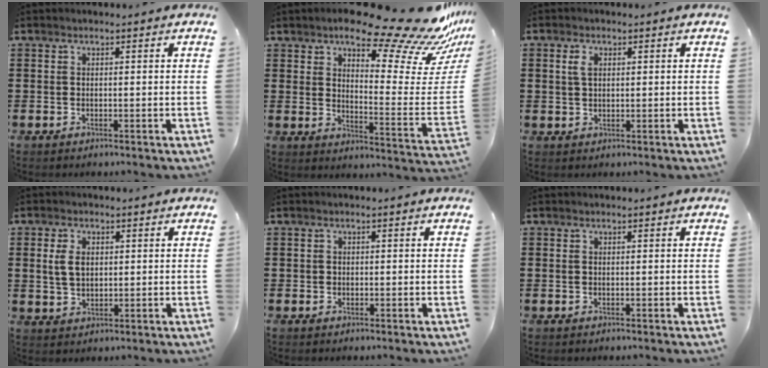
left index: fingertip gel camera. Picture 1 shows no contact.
{"total": 16.6, "force": [12.8, 3.7, 10.0], "torque": [-0.153, -0.089, 0.206]}
{"total": 2.2, "force": [0.8, 1.4, 1.5], "torque": [-0.034, 0.005, 0.014]}
{"total": 3.7, "force": [0.8, 2.3, 2.8], "torque": [-0.069, 0.006, 0.011]}
{"total": 0.7, "force": [0.0, 0.7, 0.2], "torque": [-0.006, 0.004, -0.002]}
{"total": 0.0}